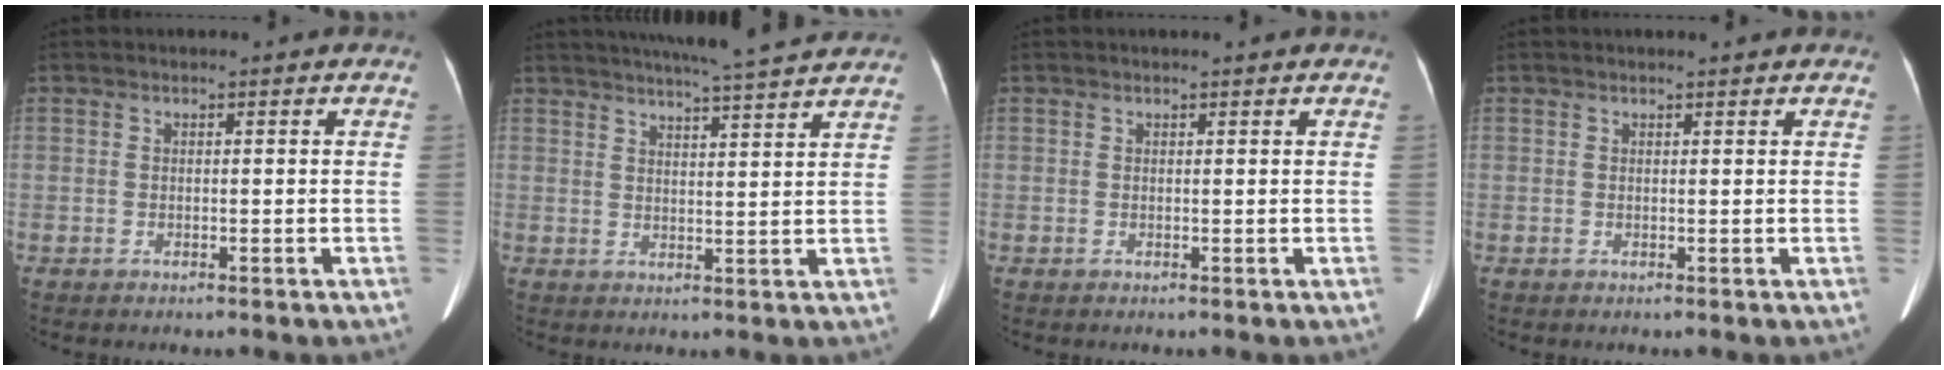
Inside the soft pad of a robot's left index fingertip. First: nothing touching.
{"total": 13.4, "force": [12.1, -0.1, 5.9], "torque": [-0.099, -0.006, 0.155]}
{"total": 1.9, "force": [1.7, 0.2, 0.9], "torque": [-0.009, -0.002, 0.017]}
{"total": 2.6, "force": [2.3, 0.3, 1.1], "torque": [-0.012, -0.002, 0.023]}